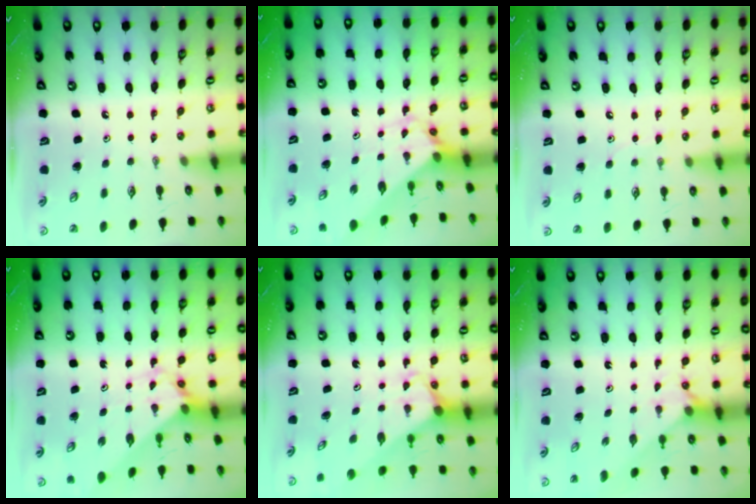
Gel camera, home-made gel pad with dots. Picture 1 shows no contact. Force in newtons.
{"total": 2.7, "press": 2.7, "slide": 0.2}
{"total": 5.4, "press": 5.4, "slide": 0.5}
{"total": 2.7, "press": 2.7, "slide": 0.2}
{"total": 2.0, "press": 2.0, "slide": 0.1}
{"total": 2.4, "press": 2.4, "slide": 0.2}